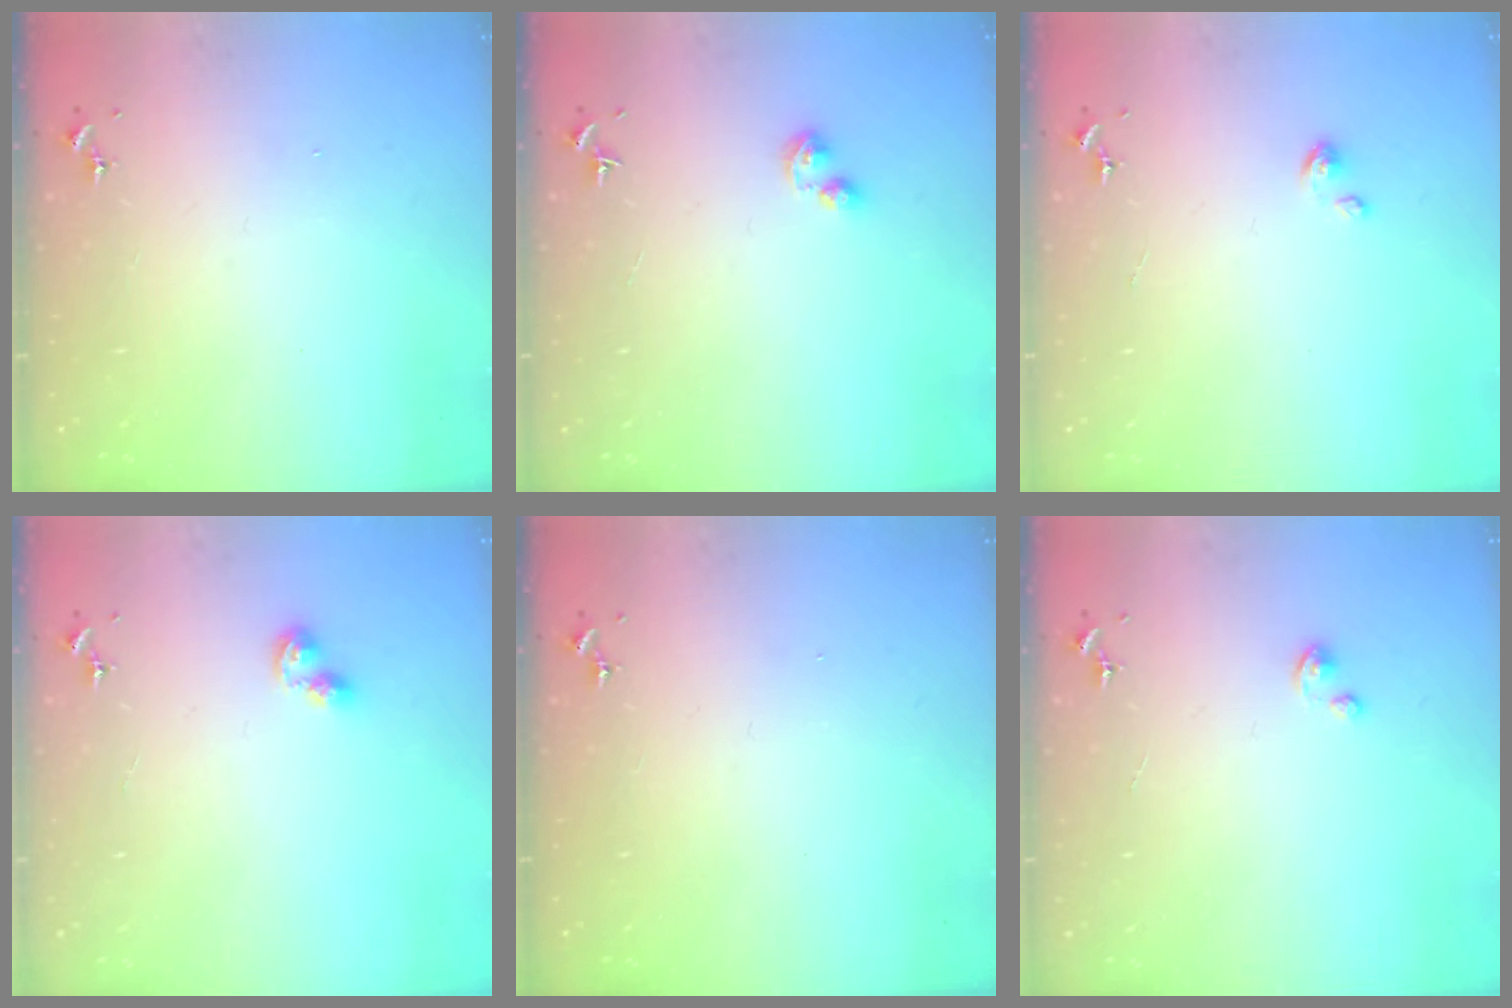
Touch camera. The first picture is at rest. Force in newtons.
{"total": 4.1, "press": 4.1, "slide": 0.5}
{"total": 2.7, "press": 2.7, "slide": 0.2}
{"total": 5.7, "press": 5.6, "slide": 0.6}
{"total": 0.0}
{"total": 1.8, "press": 1.8, "slide": 0.2}